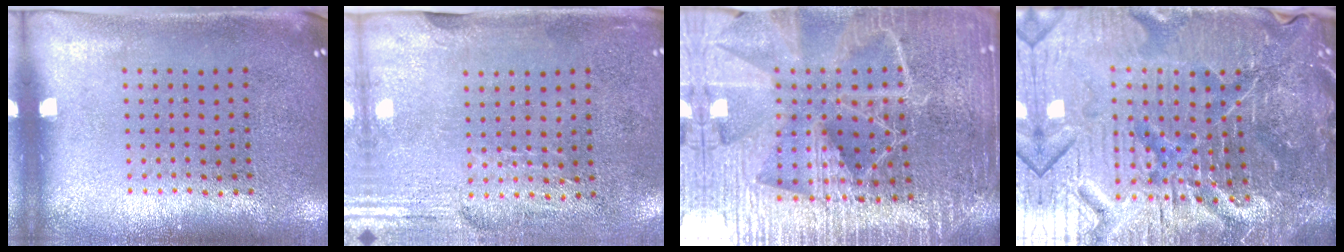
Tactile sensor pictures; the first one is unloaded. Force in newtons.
{"total": 3.0, "press": 2.5, "slide": 1.6}
{"total": 6.2, "press": 5.4, "slide": 3.0}
{"total": 7.3, "press": 6.5, "slide": 3.4}